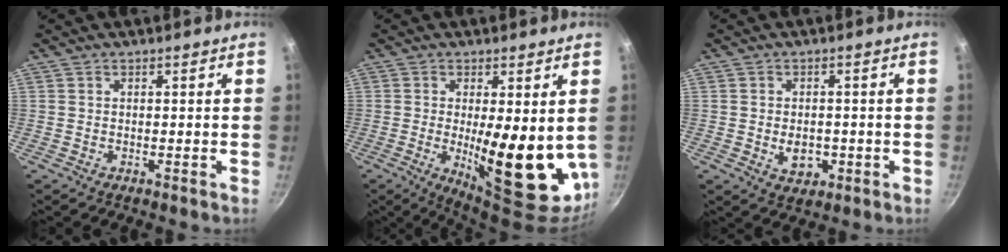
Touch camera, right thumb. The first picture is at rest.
{"total": 16.2, "force": [-0.1, 5.8, 15.1], "torque": [-0.189, -0.035, 0.014]}
{"total": 5.0, "force": [-1.1, 3.6, 3.2], "torque": [-0.034, 0.005, -0.008]}